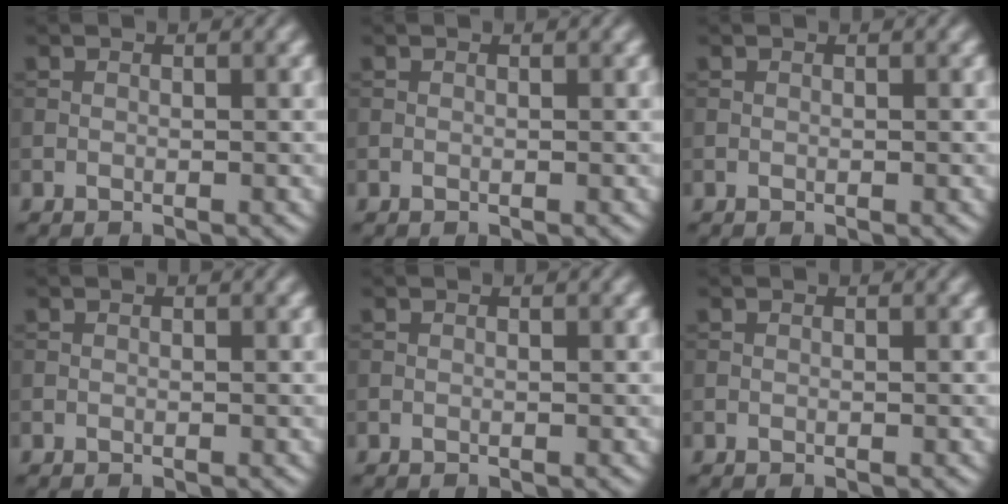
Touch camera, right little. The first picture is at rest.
{"total": 0.0}
{"total": 0.0}
{"total": 0.0}
{"total": 0.0}
{"total": 0.0}